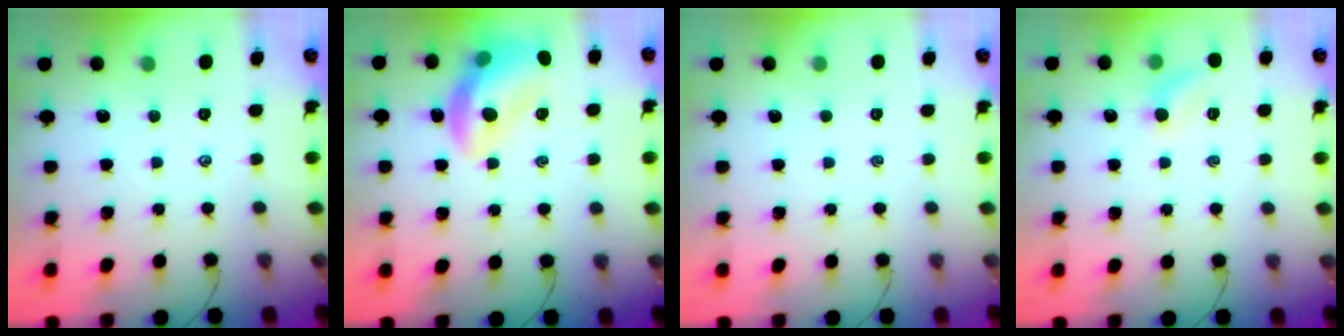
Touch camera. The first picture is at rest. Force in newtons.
{"total": 15.3, "press": 15.1, "slide": 2.7}
{"total": 0.0}
{"total": 6.5, "press": 6.3, "slide": 1.4}